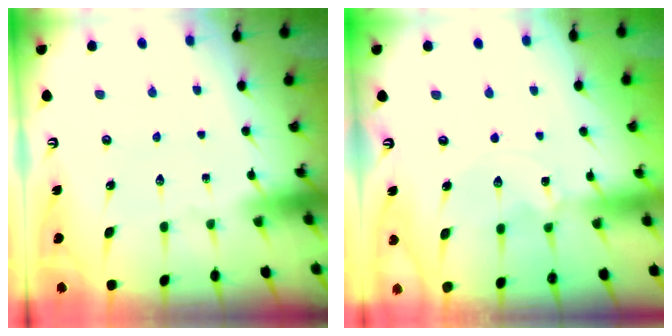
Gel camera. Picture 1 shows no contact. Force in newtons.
{"total": 0.8, "press": 0.8, "slide": 0.2}